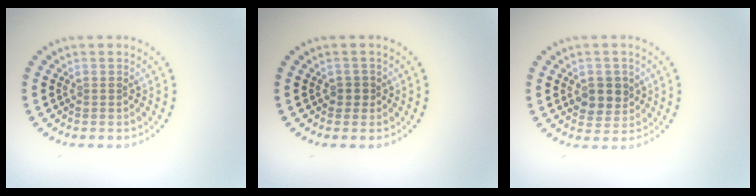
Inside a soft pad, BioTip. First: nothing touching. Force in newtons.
{"total": 1.0, "press": 0.8, "slide": 0.5}
{"total": 2.8, "press": 2.8, "slide": 0.5}